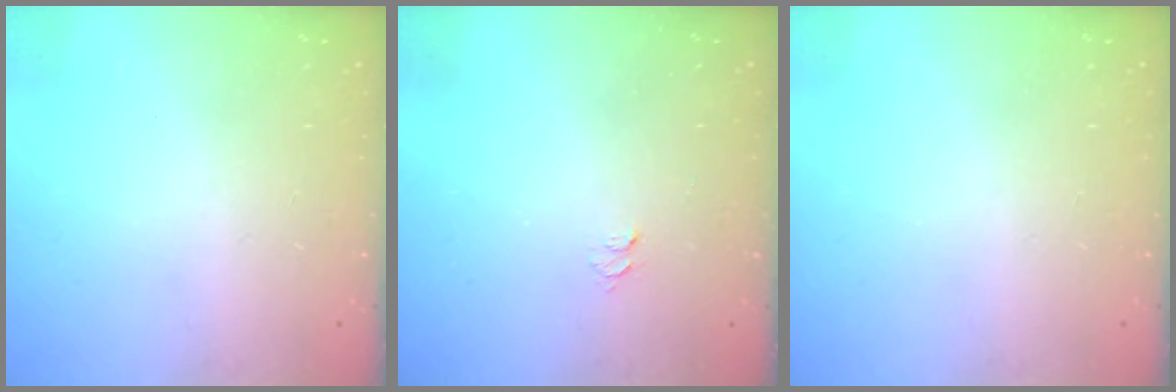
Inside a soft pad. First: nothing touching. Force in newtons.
{"total": 3.6, "press": 3.6, "slide": 0.4}
{"total": 0.0}